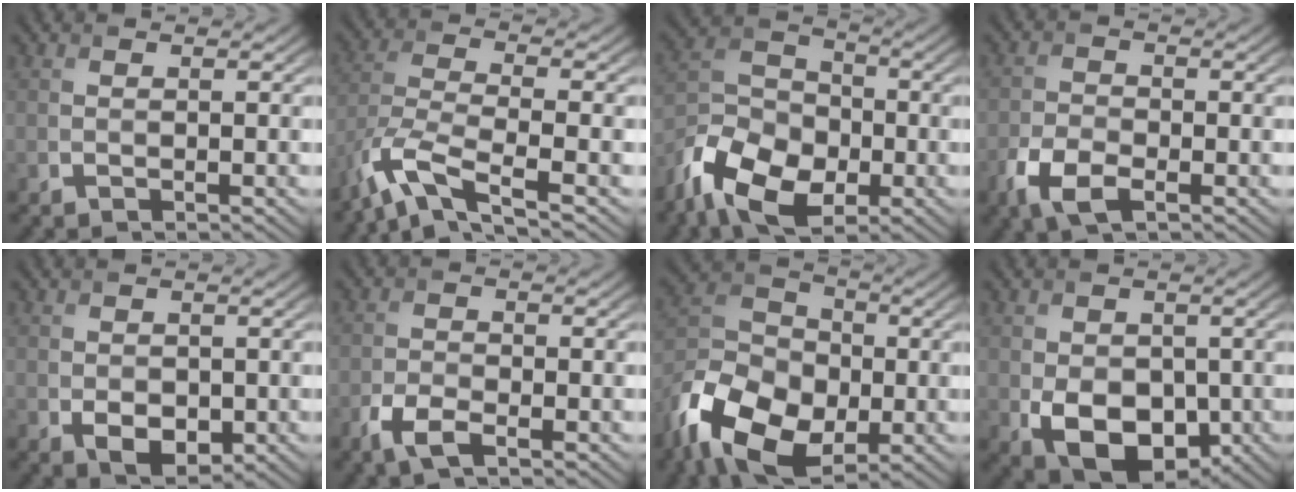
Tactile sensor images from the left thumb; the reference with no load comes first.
{"total": 9.1, "force": [-6.0, 2.4, 6.4], "torque": [-0.140, -0.009, -0.131]}
{"total": 12.1, "force": [-6.9, 7.1, 6.9], "torque": [-0.156, -0.022, -0.149]}
{"total": 5.4, "force": [-2.9, 2.8, 3.6], "torque": [-0.081, -0.010, -0.064]}
{"total": 3.4, "force": [-0.7, 2.4, 2.3], "torque": [-0.050, -0.015, -0.008]}
{"total": 3.7, "force": [-2.2, 1.5, 2.5], "torque": [-0.060, -0.004, -0.051]}
{"total": 14.6, "force": [-6.5, 9.5, 9.0], "torque": [-0.213, -0.031, -0.139]}
{"total": 8.2, "force": [-2.0, 5.7, 5.5], "torque": [-0.105, -0.026, -0.029]}